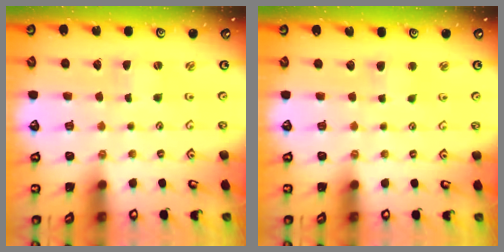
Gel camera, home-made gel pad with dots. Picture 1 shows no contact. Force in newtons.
{"total": 2.4, "press": 2.4, "slide": 0.5}